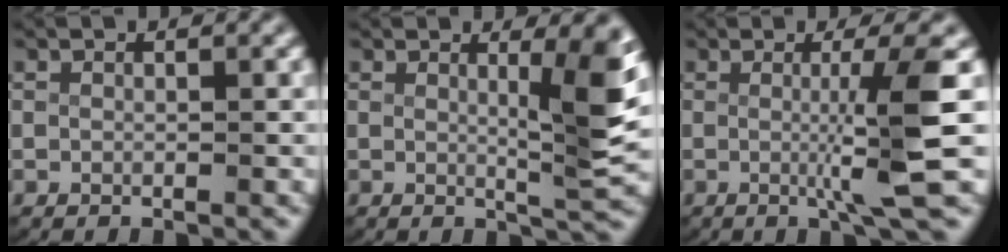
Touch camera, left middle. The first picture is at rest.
{"total": 5.5, "force": [0.9, 0.7, 5.3], "torque": [-0.065, -0.015, 0.019]}
{"total": 5.4, "force": [-0.1, -0.3, 5.4], "torque": [-0.086, -0.007, -0.003]}